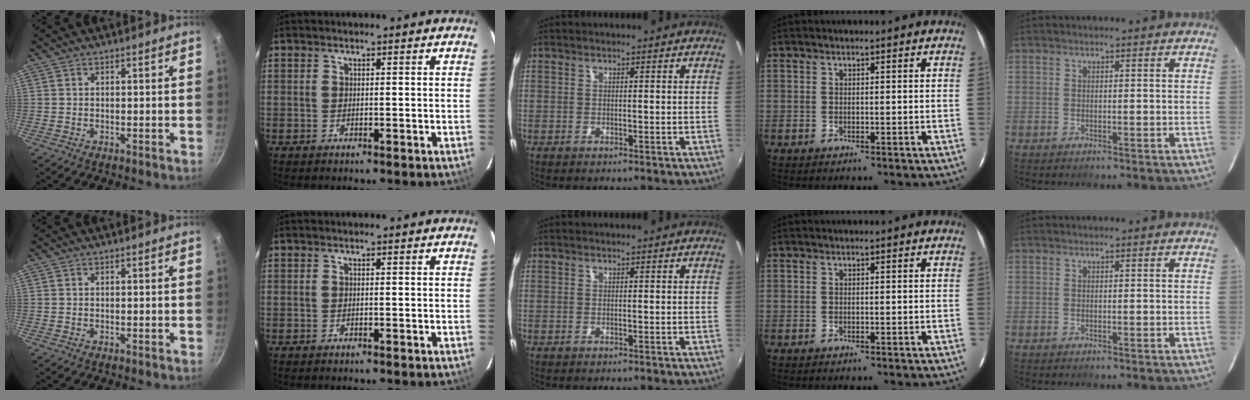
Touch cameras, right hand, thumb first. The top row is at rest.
{}